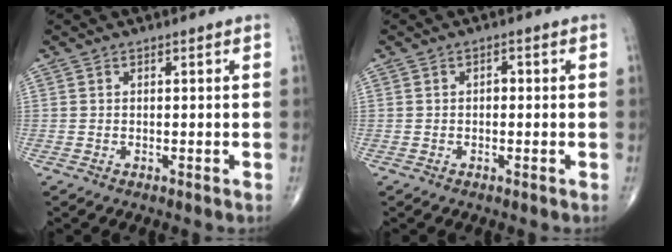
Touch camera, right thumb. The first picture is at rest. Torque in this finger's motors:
{"motor_torque": [-0.26, -0.30, 0.13, -0.05, -0.02]}